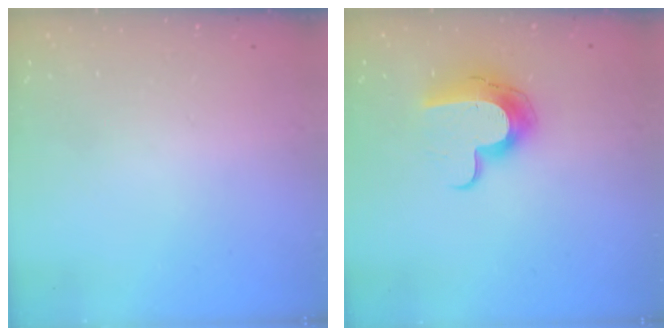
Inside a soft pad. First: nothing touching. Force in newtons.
{"total": 12.2, "press": 12.2, "slide": 0.3}